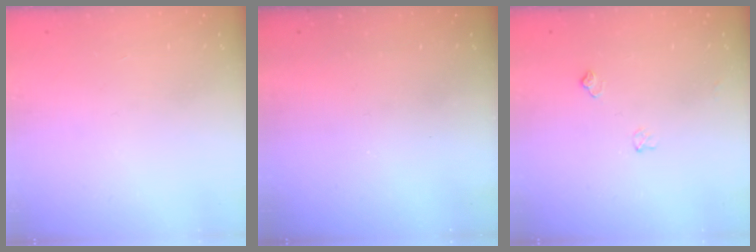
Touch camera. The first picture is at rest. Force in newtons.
{"total": 0.0}
{"total": 5.1, "press": 5.0, "slide": 0.7}